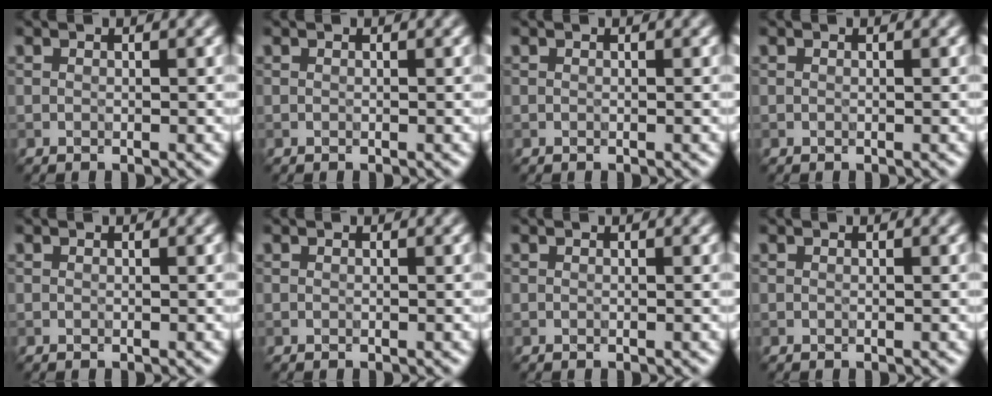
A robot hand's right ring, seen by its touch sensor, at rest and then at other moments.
{"total": 0.0}
{"total": 0.0}
{"total": 0.0}
{"total": 0.0}
{"total": 0.0}
{"total": 0.0}
{"total": 0.0}